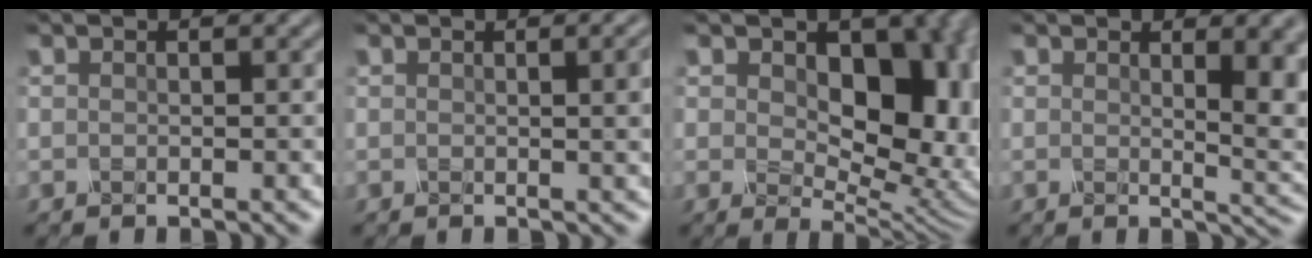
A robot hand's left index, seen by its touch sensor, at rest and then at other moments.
{"total": 4.0, "force": [0.6, 1.5, 3.7], "torque": [-0.022, 0.010, 0.007]}
{"total": 10.4, "force": [1.6, 6.8, 7.8], "torque": [-0.112, -0.020, 0.029]}
{"total": 6.5, "force": [1.3, 2.2, 6.0], "torque": [-0.055, -0.006, 0.024]}